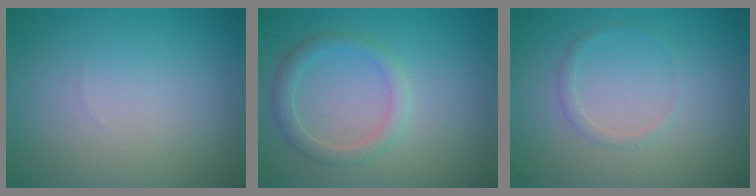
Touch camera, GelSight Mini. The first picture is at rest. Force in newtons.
{"total": 2.1, "press": 2.1, "slide": 0.1}
{"total": 0.9, "press": 0.9, "slide": 0.0}